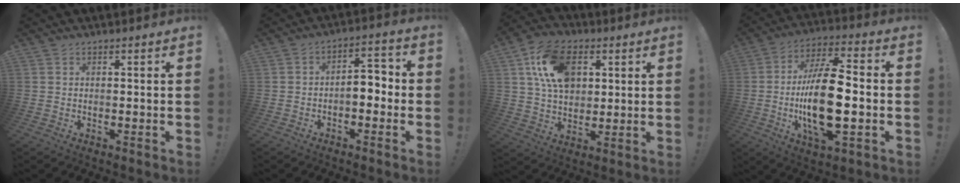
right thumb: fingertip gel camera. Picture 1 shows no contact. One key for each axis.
{"total": 6.7, "fx": -2.0, "fy": 4.0, "fz": 5.0, "tx": -0.070, "ty": 0.011, "tz": -0.034}
{"total": 17.0, "fx": 6.0, "fy": 11.6, "fz": 10.8, "tx": -0.173, "ty": -0.007, "tz": 0.116}
{"total": 20.2, "fx": -2.8, "fy": 8.1, "fz": 18.3, "tx": -0.349, "ty": -0.001, "tz": -0.047}